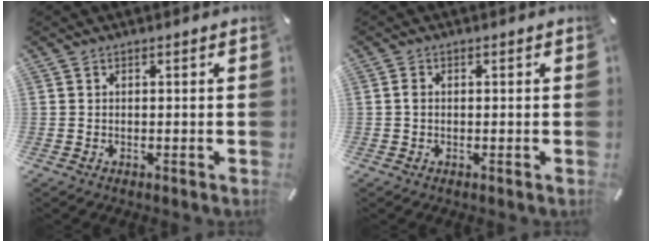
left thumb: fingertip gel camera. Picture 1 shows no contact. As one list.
[{"total": 1.3, "force": [-0.1, 0.7, 1.1], "torque": [-0.022, 0.002, -0.002]}]